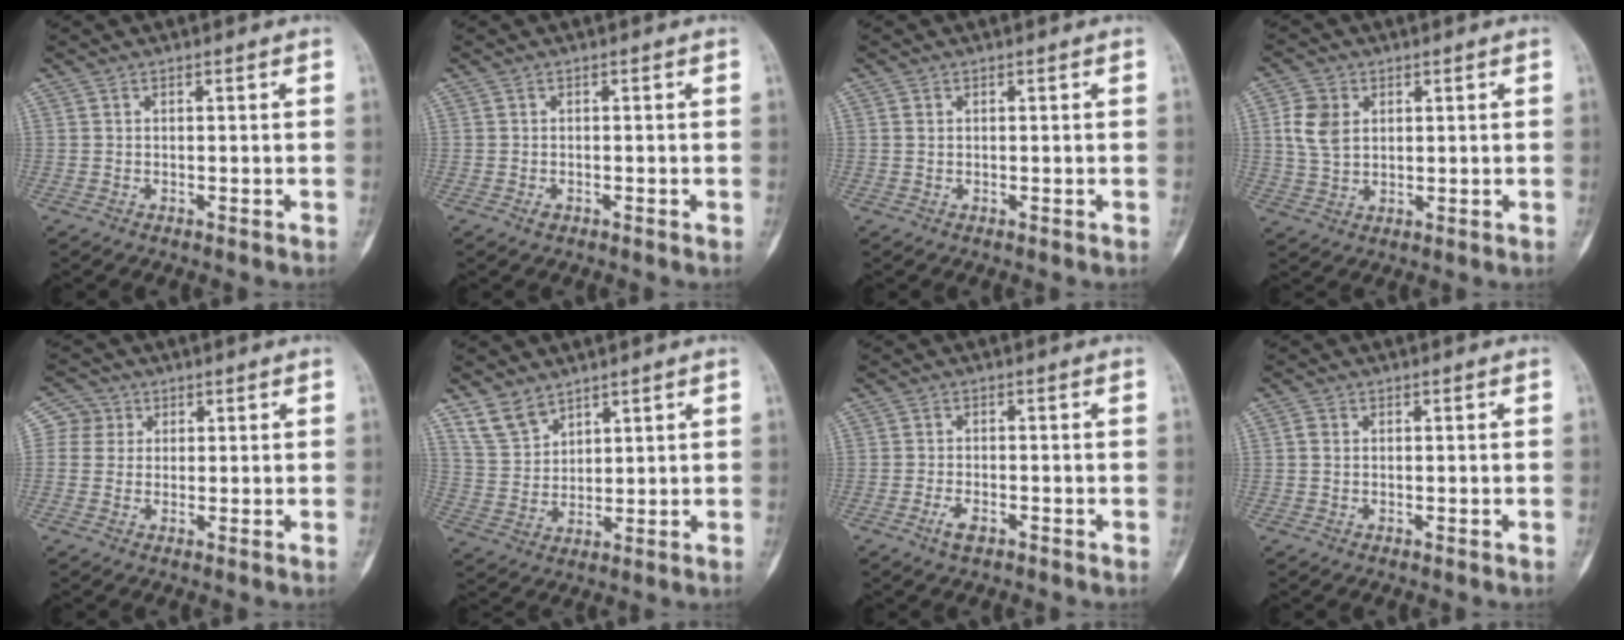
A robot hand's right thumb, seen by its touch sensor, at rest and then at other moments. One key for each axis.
{"total": 0.9, "fx": -0.4, "fy": 0.5, "fz": 0.5, "tx": -0.008, "ty": 0.000, "tz": -0.008}
{"total": 0.8, "fx": 0.2, "fy": 0.6, "fz": 0.5, "tx": -0.012, "ty": 0.000, "tz": 0.006}
{"total": 6.8, "fx": 1.7, "fy": 5.0, "fz": 4.4, "tx": -0.079, "ty": -0.002, "tz": 0.036}
{"total": 4.0, "fx": 1.0, "fy": 3.8, "fz": 0.2, "tx": 0.023, "ty": 0.003, "tz": 0.009}
{"total": 6.5, "fx": 5.0, "fy": 3.7, "fz": 1.9, "tx": -0.026, "ty": -0.023, "tz": 0.108}
{"total": 2.7, "fx": -1.6, "fy": 1.2, "fz": 1.9, "tx": -0.041, "ty": 0.004, "tz": -0.030}
{"total": 1.5, "fx": 0.2, "fy": 1.1, "fz": 0.9, "tx": -0.017, "ty": 0.001, "tz": 0.004}